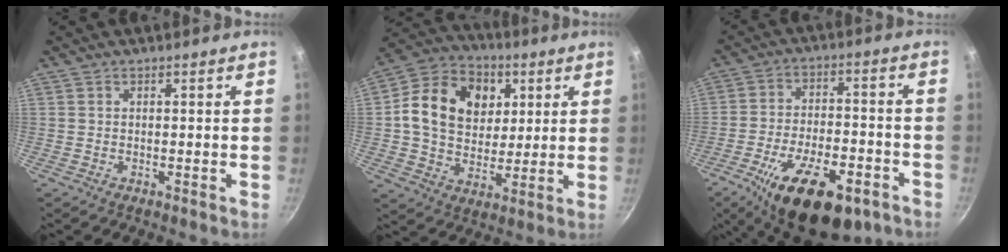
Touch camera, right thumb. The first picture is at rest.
{"total": 17.4, "force": [4.3, 13.6, 10.0], "torque": [-0.151, 0.002, 0.064]}
{"total": 19.9, "force": [-10.7, 8.9, 14.2], "torque": [-0.211, 0.035, -0.162]}